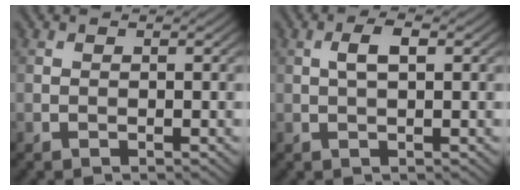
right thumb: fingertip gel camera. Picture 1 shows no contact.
{"total": 2.5, "force": [0.6, 0.8, 2.3], "torque": [-0.046, 0.007, 0.008]}